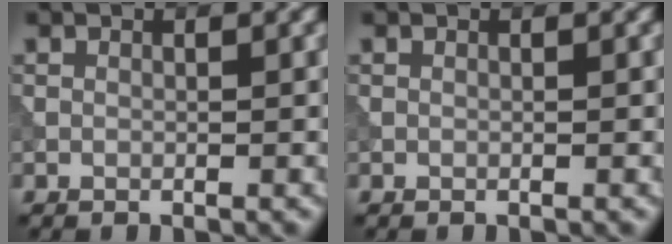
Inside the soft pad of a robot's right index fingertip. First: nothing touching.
{"total": 0.0}